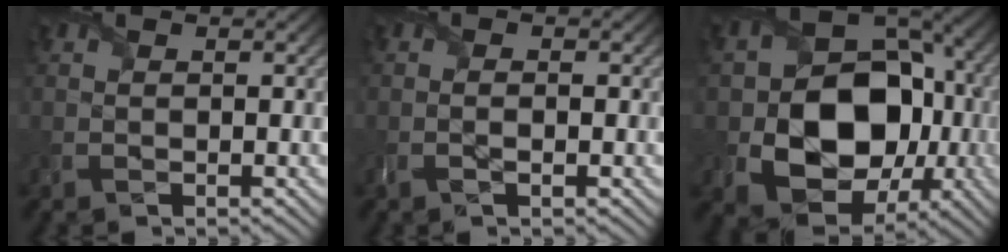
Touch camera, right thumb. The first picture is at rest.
{"total": 1.1, "force": [-0.4, 0.2, 1.0], "torque": [-0.021, -0.001, -0.009]}
{"total": 14.8, "force": [-2.5, 11.3, 9.3], "torque": [-0.152, -0.024, -0.040]}